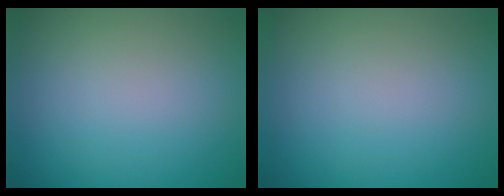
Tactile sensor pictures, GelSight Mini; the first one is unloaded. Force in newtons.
{"total": 0.0}